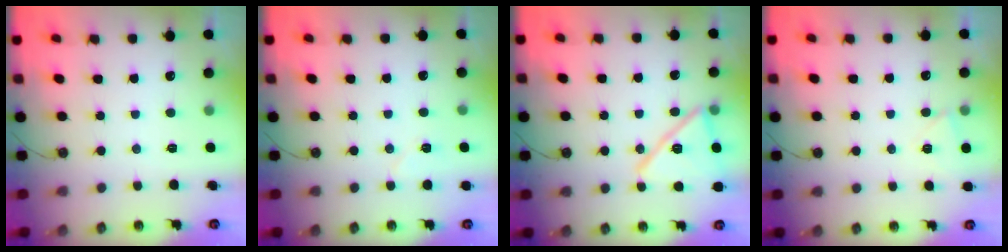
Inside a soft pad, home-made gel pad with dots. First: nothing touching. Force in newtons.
{"total": 4.3, "press": 4.3, "slide": 0.4}
{"total": 16.5, "press": 16.5, "slide": 1.2}
{"total": 4.3, "press": 3.9, "slide": 1.6}